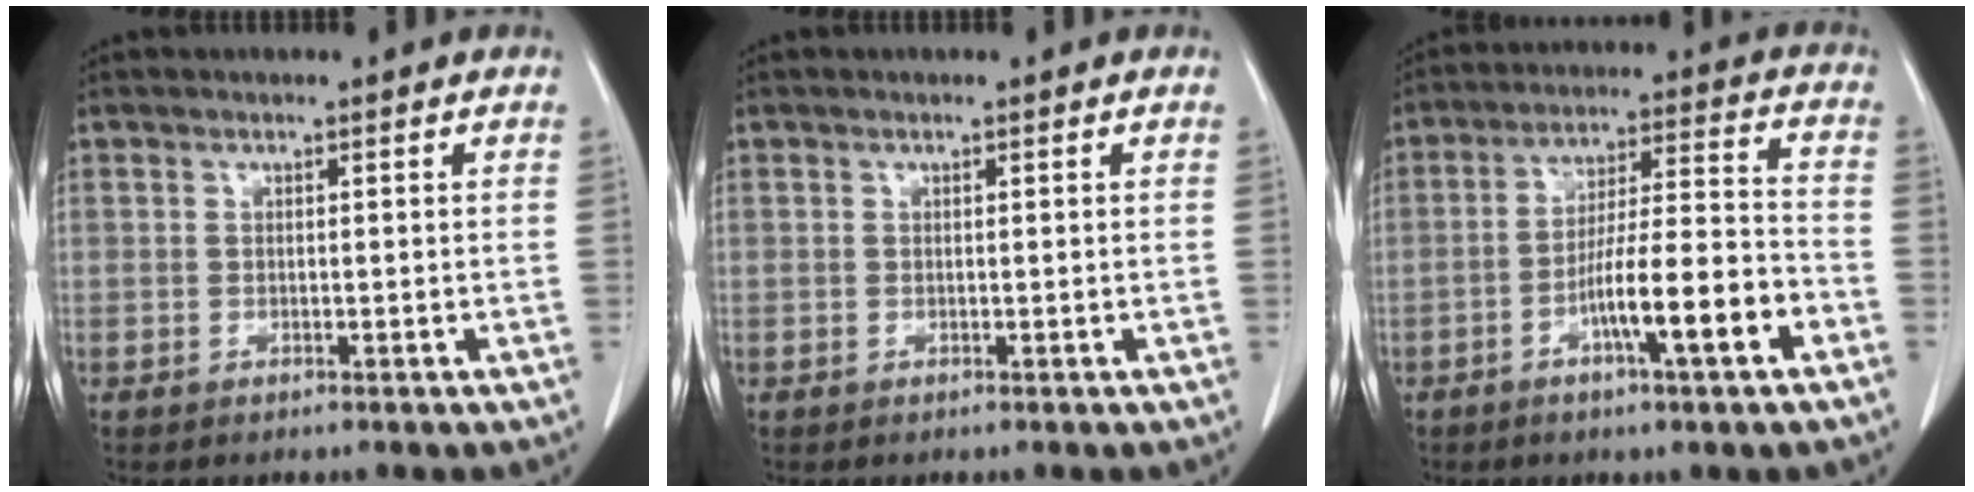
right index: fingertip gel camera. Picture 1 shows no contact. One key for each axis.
{"total": 0.0}
{"total": 12.0, "fx": -5.1, "fy": 0.7, "fz": 10.9, "tx": -0.177, "ty": 0.009, "tz": -0.083}